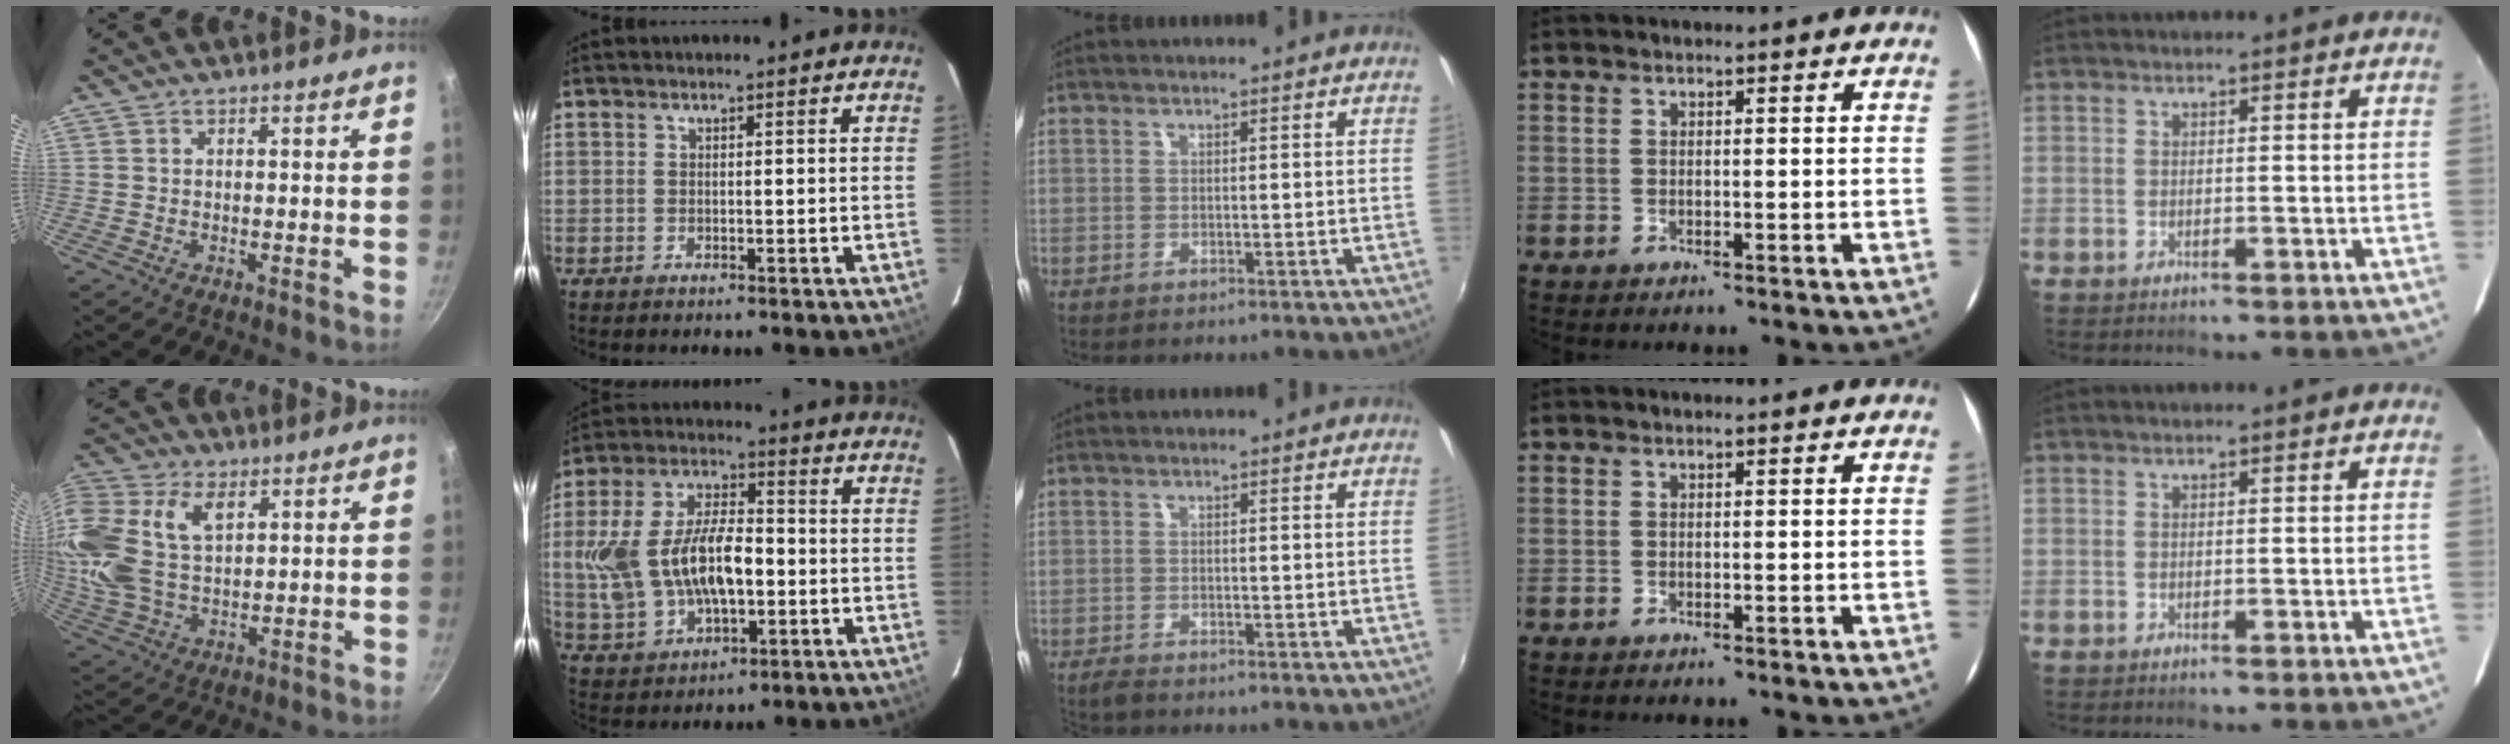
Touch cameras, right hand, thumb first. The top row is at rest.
{"thumb": {"total": 20.5, "force": [6.7, 13.1, 14.4], "torque": [-0.325, 0.007, 0.127]}, "index": {"total": 17.8, "force": [-1.7, 9.7, 14.8], "torque": [-0.319, 0.008, -0.014]}, "middle": {"total": 2.0, "force": [-1.9, 0.4, 0.6], "torque": [-0.020, -0.009, -0.037]}}